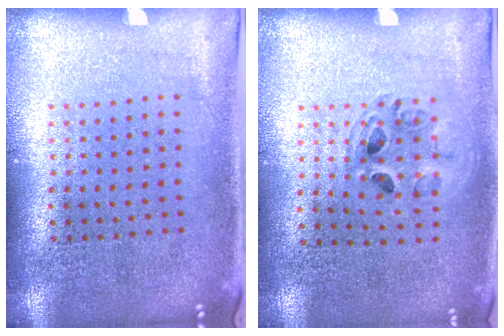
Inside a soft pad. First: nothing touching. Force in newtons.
{"total": 1.0, "press": 1.0, "slide": 0.1}